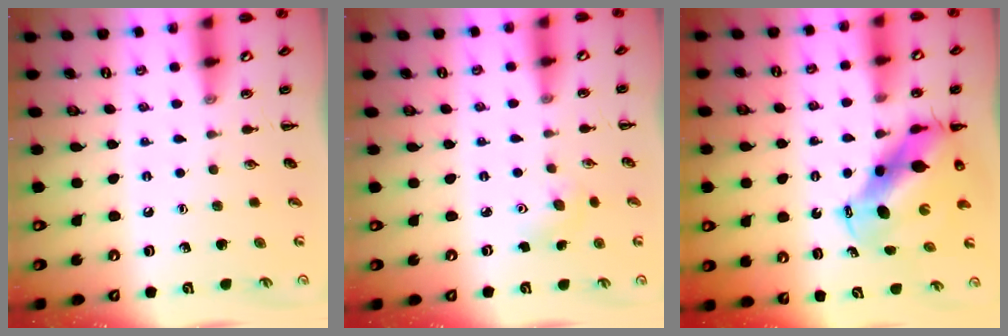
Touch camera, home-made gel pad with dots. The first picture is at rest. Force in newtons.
{"total": 4.7, "press": 4.5, "slide": 1.3}
{"total": 11.3, "press": 10.9, "slide": 3.0}